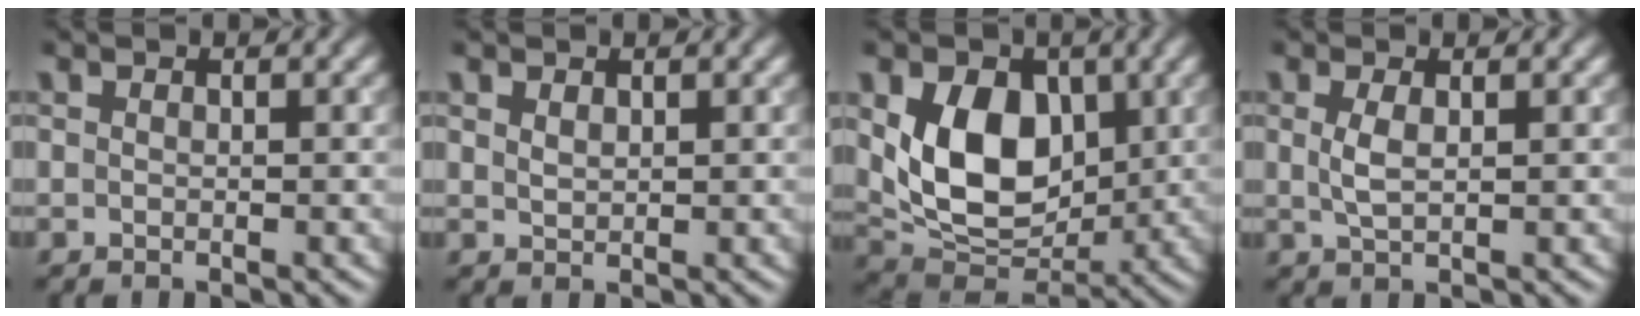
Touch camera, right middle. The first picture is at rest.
{"total": 0.9, "force": [0.6, 0.4, 0.5], "torque": [-0.012, 0.000, 0.014]}
{"total": 8.9, "force": [1.4, 6.2, 6.1], "torque": [-0.111, -0.015, 0.027]}
{"total": 1.7, "force": [0.4, 0.5, 1.6], "torque": [-0.038, 0.000, 0.008]}